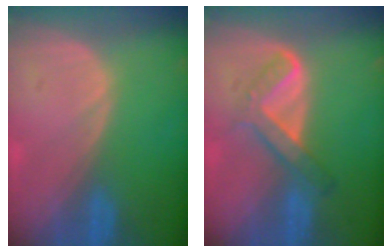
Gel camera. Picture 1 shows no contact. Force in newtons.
{"total": 5.4, "press": 5.1, "slide": 1.6}